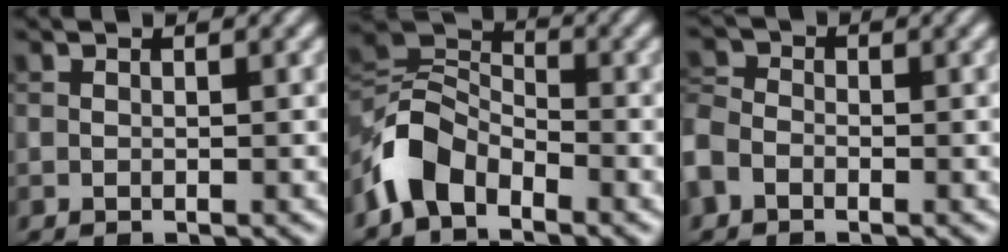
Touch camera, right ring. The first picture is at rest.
{"total": 5.8, "force": [-3.4, 3.5, 3.2], "torque": [-0.062, 0.005, -0.083]}
{"total": 3.1, "force": [-1.7, 2.2, 1.4], "torque": [-0.037, 0.003, -0.051]}